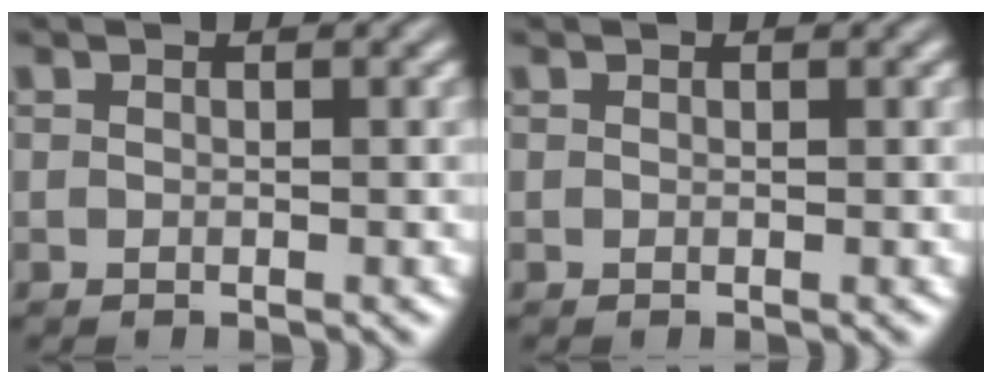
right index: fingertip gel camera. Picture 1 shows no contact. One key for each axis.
{"total": 0.0}